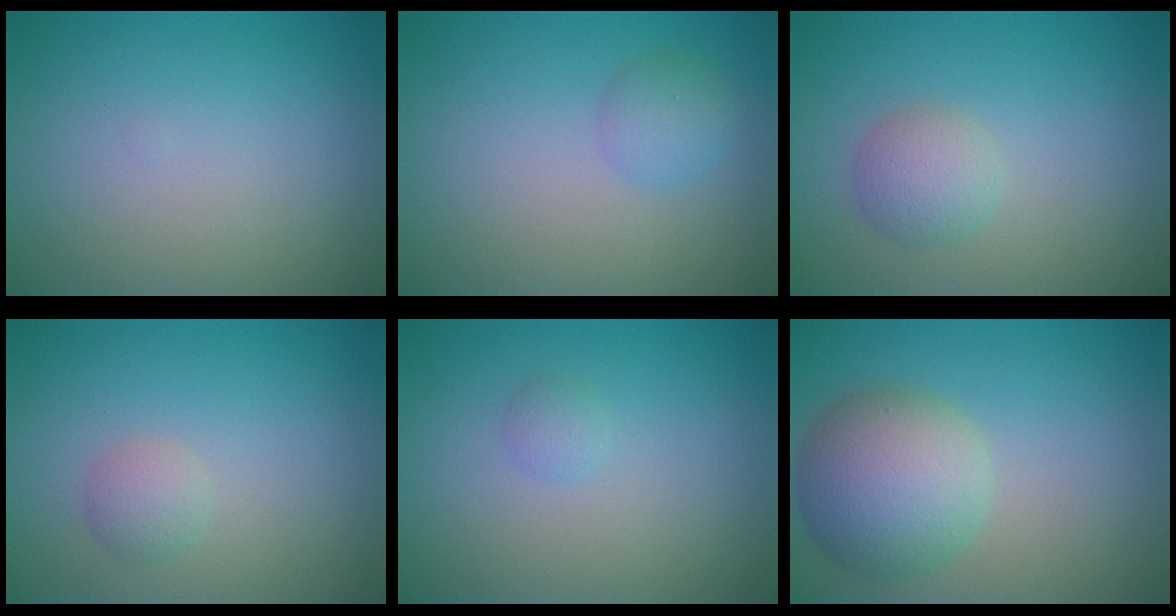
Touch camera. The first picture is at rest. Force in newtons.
{"total": 1.9, "press": 1.9, "slide": 0.1}
{"total": 2.5, "press": 2.5, "slide": 0.1}
{"total": 1.4, "press": 1.4, "slide": 0.1}
{"total": 0.8, "press": 0.8, "slide": 0.0}
{"total": 6.8, "press": 6.8, "slide": 0.3}